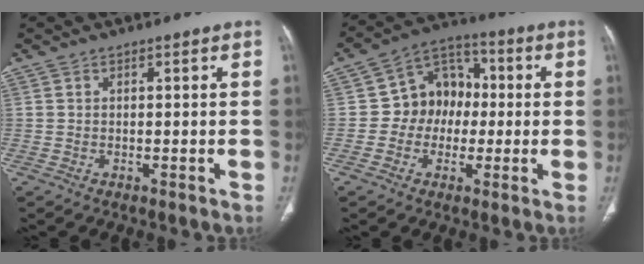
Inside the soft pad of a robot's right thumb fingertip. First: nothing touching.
{"total": 10.6, "force": [-0.4, 8.9, 5.7], "torque": [-0.042, 0.030, -0.018]}